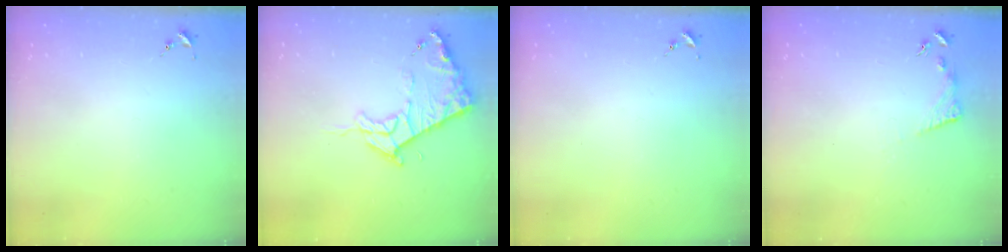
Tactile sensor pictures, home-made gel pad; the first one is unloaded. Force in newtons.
{"total": 12.0, "press": 12.0, "slide": 1.2}
{"total": 0.0}
{"total": 6.0, "press": 6.0, "slide": 0.4}